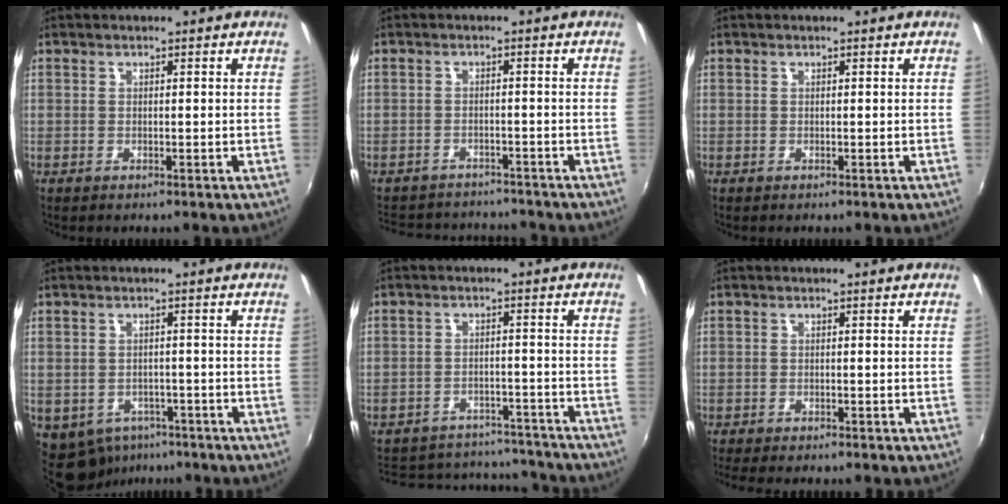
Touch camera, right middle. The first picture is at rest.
{"total": 10.5, "force": [-9.5, 3.7, 2.7], "torque": [-0.074, 0.017, -0.137]}
{"total": 0.0}
{"total": 8.6, "force": [-5.0, 6.2, 3.2], "torque": [-0.089, -0.015, -0.058]}
{"total": 18.6, "force": [-16.0, 7.4, 5.8], "torque": [-0.135, 0.039, -0.195]}
{"total": 4.1, "force": [-3.7, 0.3, 1.9], "torque": [-0.040, -0.020, -0.062]}